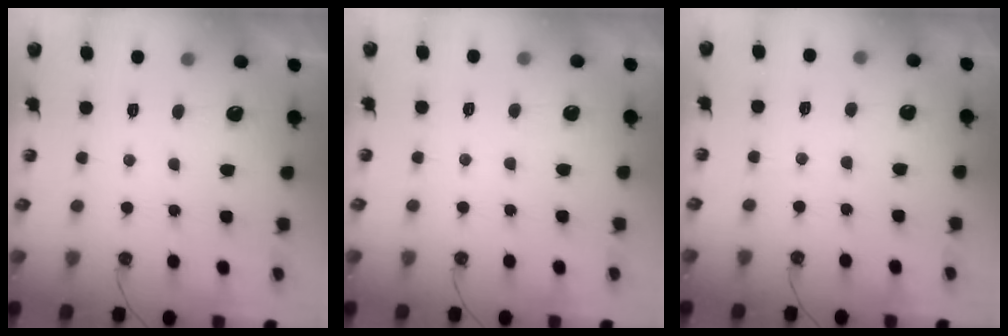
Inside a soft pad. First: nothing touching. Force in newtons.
{"total": 5.2, "press": 5.2, "slide": 0.4}
{"total": 3.6, "press": 3.6, "slide": 0.4}